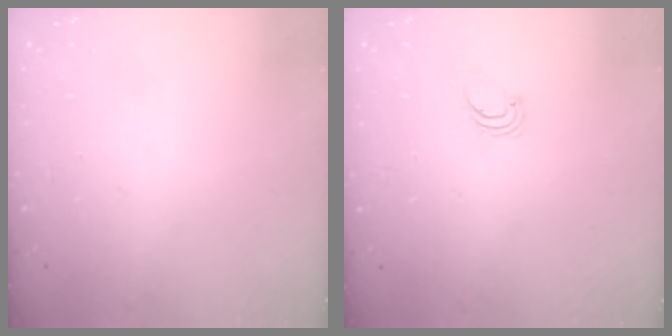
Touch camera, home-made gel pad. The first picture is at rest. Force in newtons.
{"total": 0.9, "press": 0.9, "slide": 0.1}